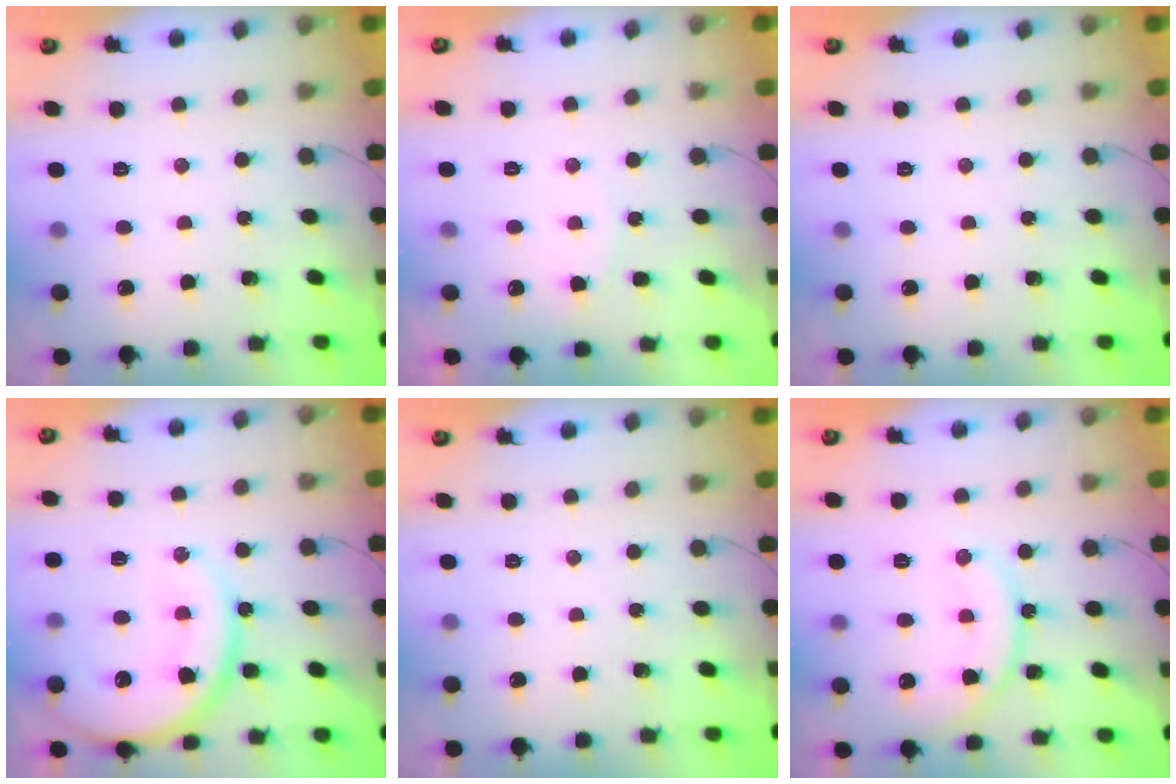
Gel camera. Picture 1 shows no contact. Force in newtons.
{"total": 5.6, "press": 5.6, "slide": 0.5}
{"total": 0.0}
{"total": 18.7, "press": 18.6, "slide": 1.8}
{"total": 0.0}
{"total": 13.3, "press": 13.3, "slide": 1.3}